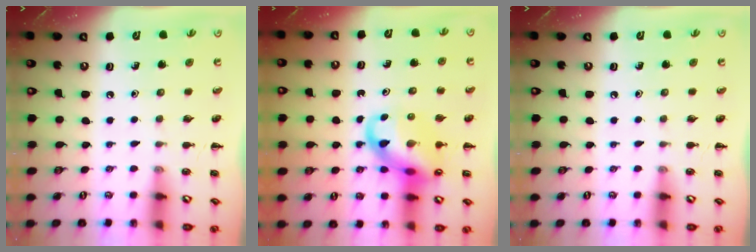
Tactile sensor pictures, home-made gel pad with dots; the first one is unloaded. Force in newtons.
{"total": 14.6, "press": 14.4, "slide": 2.8}
{"total": 0.0}